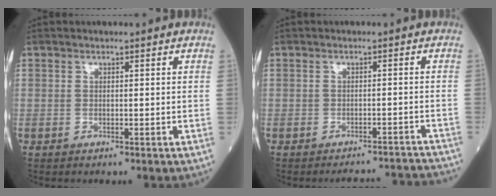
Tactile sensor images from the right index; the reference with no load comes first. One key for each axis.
{"total": 7.8, "fx": -7.8, "fy": 0.3, "fz": -0.1, "tx": 0.012, "ty": 0.011, "tz": -0.088}